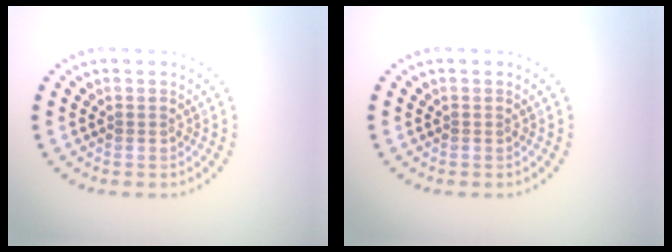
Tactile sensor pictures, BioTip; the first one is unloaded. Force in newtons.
{"total": 0.0}